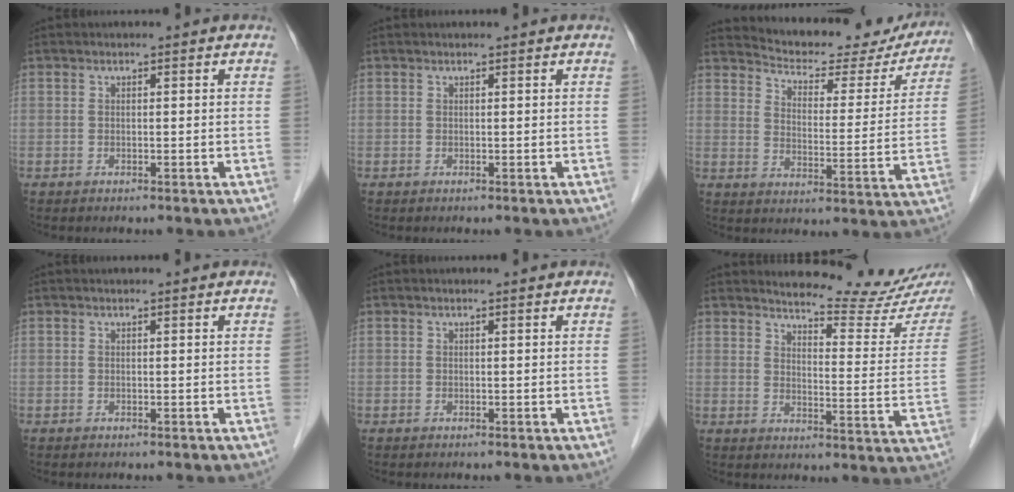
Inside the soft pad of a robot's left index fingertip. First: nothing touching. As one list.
[{"total": 0.7, "force": [0.6, 0.0, 0.2], "torque": [-0.003, 0.011, 0.012]}, {"total": 19.9, "force": [18.5, 5.4, 5.2], "torque": [-0.058, -0.027, 0.225]}, {"total": 1.0, "force": [0.9, -0.1, 0.4], "torque": [-0.008, 0.014, 0.016]}, {"total": 0.8, "force": [0.7, 0.0, 0.3], "torque": [-0.008, 0.007, 0.011]}, {"total": 15.3, "force": [14.4, 0.3, 5.0], "torque": [-0.066, -0.080, 0.167]}]